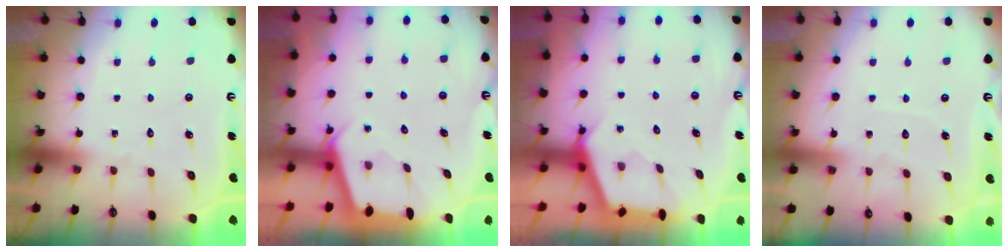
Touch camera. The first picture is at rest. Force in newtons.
{"total": 2.2, "press": 2.2, "slide": 0.3}
{"total": 2.7, "press": 2.7, "slide": 0.3}
{"total": 3.6, "press": 3.6, "slide": 0.4}